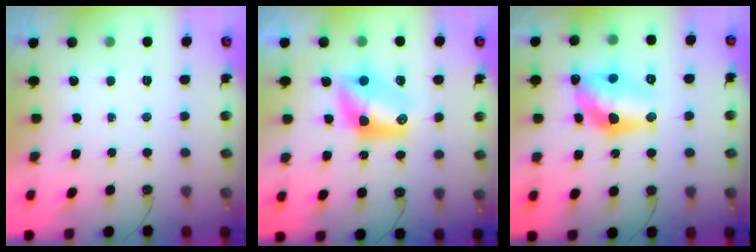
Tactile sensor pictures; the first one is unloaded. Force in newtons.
{"total": 10.5, "press": 10.4, "slide": 1.5}
{"total": 13.6, "press": 13.6, "slide": 1.2}